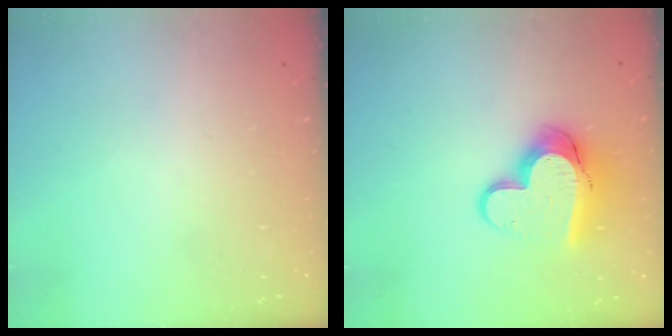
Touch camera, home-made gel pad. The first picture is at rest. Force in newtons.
{"total": 13.7, "press": 13.7, "slide": 1.3}